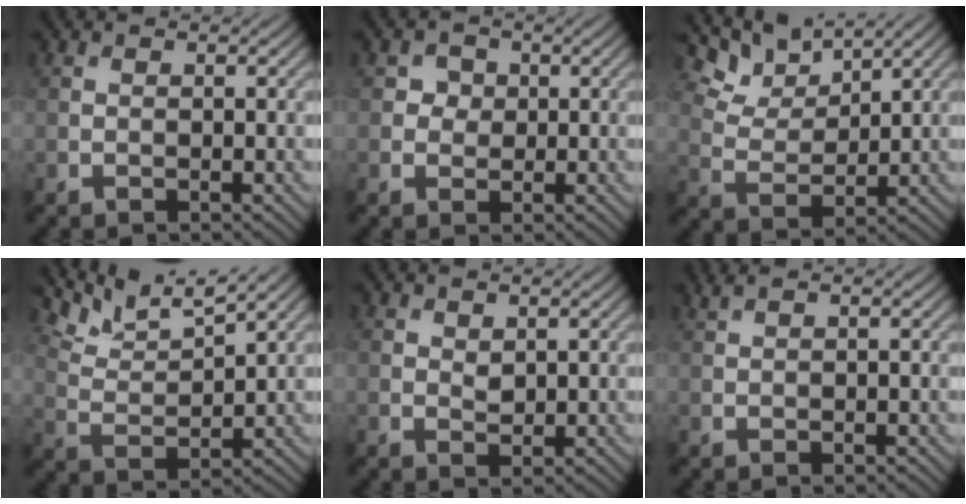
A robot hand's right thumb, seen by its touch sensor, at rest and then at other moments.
{"total": 2.0, "force": [0.4, 1.9, 0.6], "torque": [-0.005, -0.002, 0.002]}
{"total": 8.1, "force": [6.5, 2.8, 4.0], "torque": [-0.093, -0.001, 0.128]}
{"total": 7.3, "force": [5.7, 1.7, 4.3], "torque": [-0.101, 0.009, 0.112]}
{"total": 1.2, "force": [0.7, 0.7, 0.7], "torque": [-0.015, -0.003, 0.016]}
{"total": 1.1, "force": [0.9, 0.1, 0.6], "torque": [-0.020, 0.009, 0.018]}